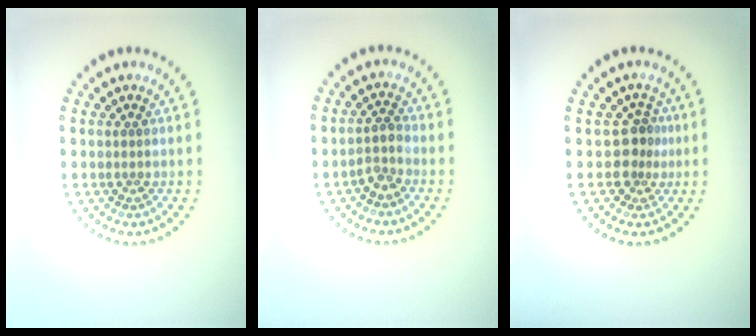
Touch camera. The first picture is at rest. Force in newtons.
{"total": 1.9, "press": 1.4, "slide": 1.3}
{"total": 2.4, "press": 1.8, "slide": 1.6}